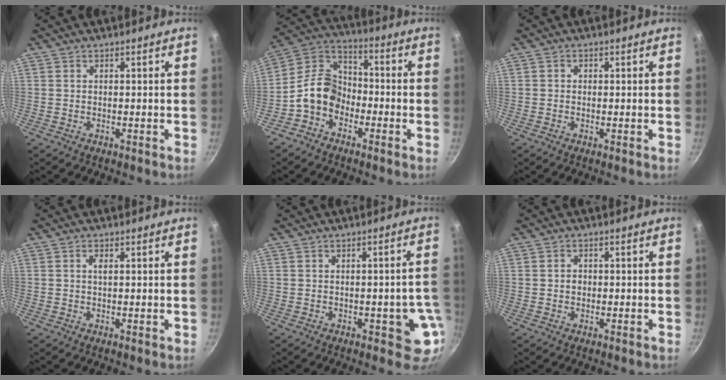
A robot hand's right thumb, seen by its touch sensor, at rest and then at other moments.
{"total": 10.8, "force": [-3.7, 8.2, 6.0], "torque": [-0.078, 0.052, -0.097]}
{"total": 0.8, "force": [-0.1, 0.7, 0.3], "torque": [-0.003, 0.004, -0.002]}
{"total": 1.3, "force": [0.4, 0.5, 1.2], "torque": [-0.021, 0.000, 0.005]}
{"total": 7.1, "force": [-1.9, 3.5, 5.9], "torque": [-0.021, 0.014, -0.022]}
{"total": 1.9, "force": [-0.1, 1.6, 0.9], "torque": [-0.010, 0.005, -0.002]}